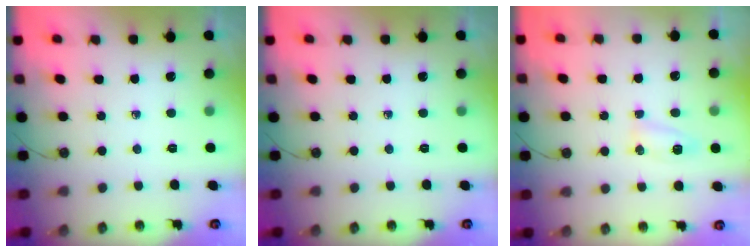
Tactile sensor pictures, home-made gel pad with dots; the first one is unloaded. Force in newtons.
{"total": 0.0}
{"total": 5.0, "press": 5.0, "slide": 0.6}